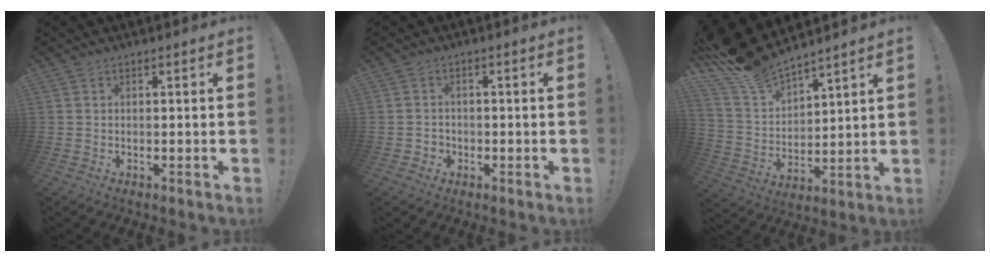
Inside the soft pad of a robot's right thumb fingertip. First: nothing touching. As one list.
[{"total": 2.2, "force": [-0.7, 2.0, 0.7], "torque": [-0.002, -0.004, -0.015]}, {"total": 12.1, "force": [11.3, 2.8, 3.1], "torque": [-0.085, -0.098, 0.206]}]